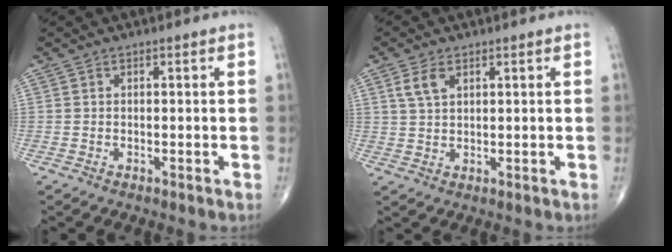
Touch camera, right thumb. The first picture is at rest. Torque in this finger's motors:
{"motor_torque": [0.13, 0.17, 0.46, 0.23, 0.12]}